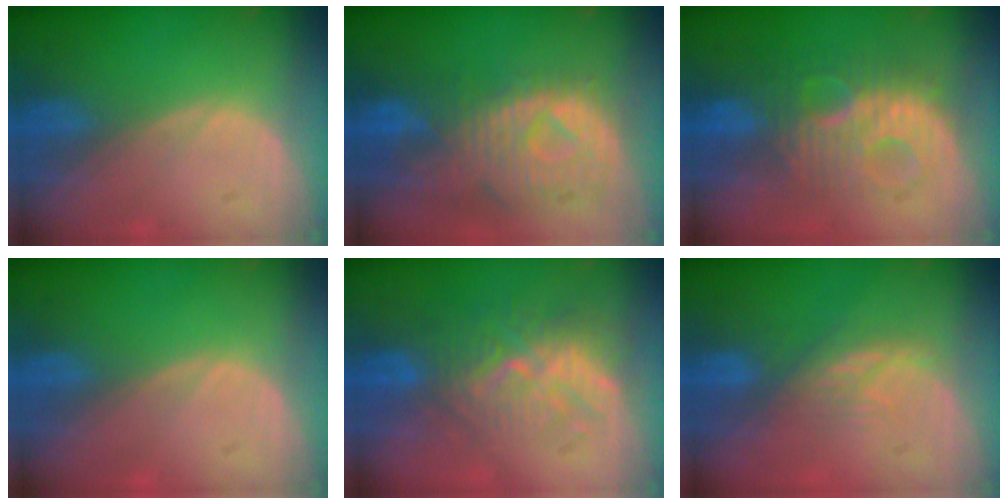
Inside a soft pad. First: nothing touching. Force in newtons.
{"total": 11.3, "press": 9.7, "slide": 5.7}
{"total": 9.4, "press": 9.3, "slide": 1.6}
{"total": 0.0}
{"total": 9.6, "press": 8.6, "slide": 4.1}
{"total": 4.0, "press": 3.7, "slide": 1.4}